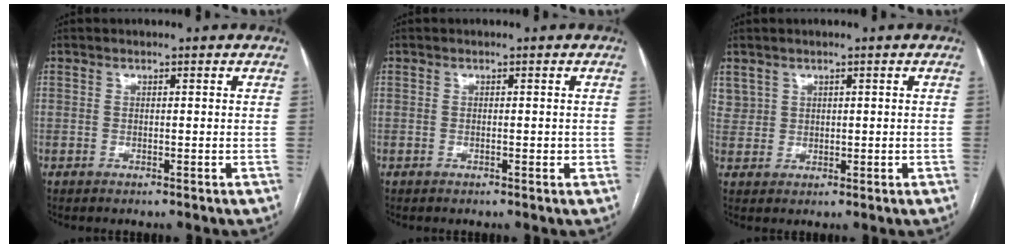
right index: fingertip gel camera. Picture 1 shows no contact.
{"total": 1.1, "force": [-0.1, 0.5, 0.9], "torque": [-0.013, 0.000, -0.001]}
{"total": 2.9, "force": [1.6, 2.4, 0.4], "torque": [-0.002, 0.006, 0.036]}